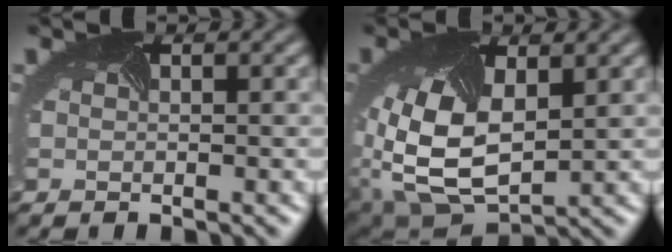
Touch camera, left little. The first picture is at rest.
{"total": 9.4, "force": [0.0, 5.7, 7.4], "torque": [-0.185, -0.017, 0.008]}